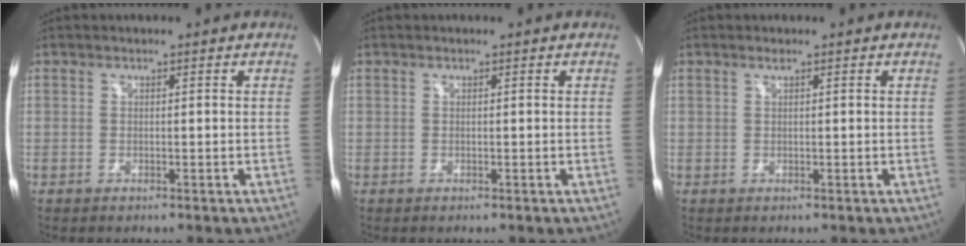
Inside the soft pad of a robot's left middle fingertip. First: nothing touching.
{"total": 0.0}
{"total": 0.6, "force": [0.4, 0.0, 0.4], "torque": [-0.011, 0.001, 0.010]}